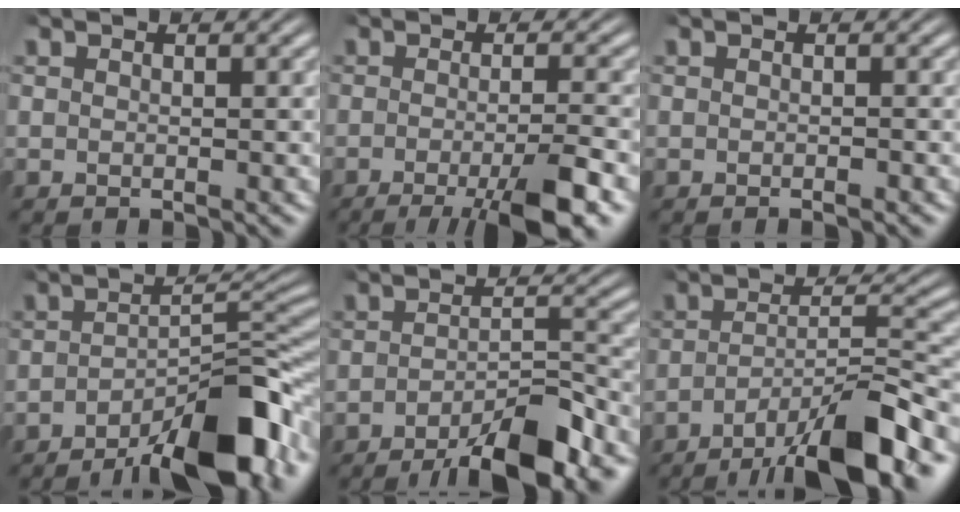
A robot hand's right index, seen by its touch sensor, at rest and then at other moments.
{"total": 7.3, "force": [-4.4, 1.7, 5.5], "torque": [-0.078, -0.015, -0.065]}
{"total": 0.6, "force": [-0.5, -0.1, 0.2], "torque": [-0.002, 0.003, -0.012]}
{"total": 9.5, "force": [-6.4, 2.2, 6.7], "torque": [-0.083, -0.004, -0.094]}
{"total": 7.7, "force": [-5.7, 1.6, 4.8], "torque": [-0.058, -0.008, -0.089]}
{"total": 8.5, "force": [-5.0, 1.9, 6.6], "torque": [-0.094, -0.014, -0.071]}